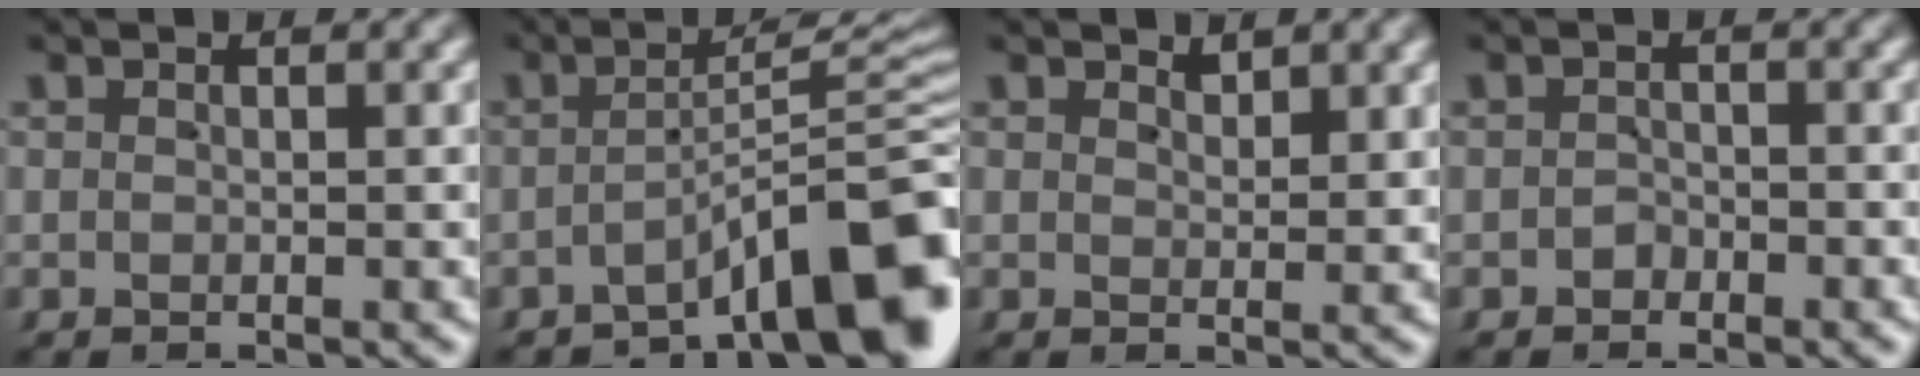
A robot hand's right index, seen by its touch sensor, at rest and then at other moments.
{"total": 9.1, "force": [-4.7, 2.6, 7.4], "torque": [-0.088, 0.008, -0.071]}
{"total": 1.3, "force": [1.2, 0.3, 0.3], "torque": [0.004, -0.007, 0.025]}
{"total": 1.1, "force": [-0.9, 0.6, -0.2], "torque": [0.012, 0.001, -0.018]}